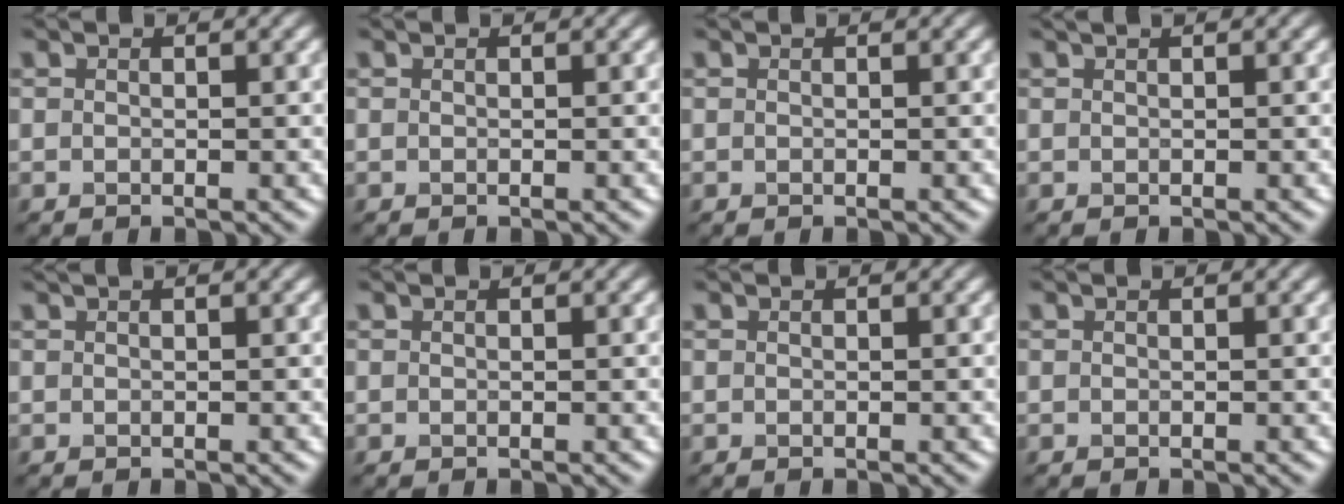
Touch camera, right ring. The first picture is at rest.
{"total": 0.0}
{"total": 0.0}
{"total": 0.8, "force": [0.5, 0.2, 0.6], "torque": [-0.009, 0.002, 0.004]}
{"total": 0.7, "force": [0.5, 0.1, 0.5], "torque": [-0.010, 0.004, 0.004]}
{"total": 0.0}
{"total": 0.0}
{"total": 0.0}